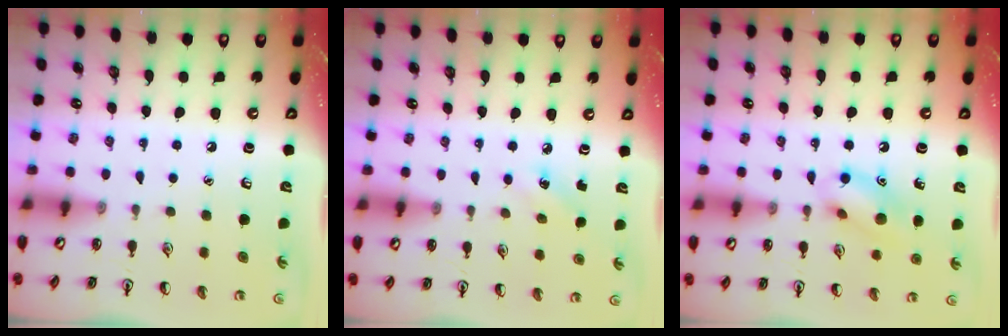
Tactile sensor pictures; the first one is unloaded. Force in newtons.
{"total": 1.9, "press": 1.7, "slide": 0.7}
{"total": 11.3, "press": 11.2, "slide": 1.9}